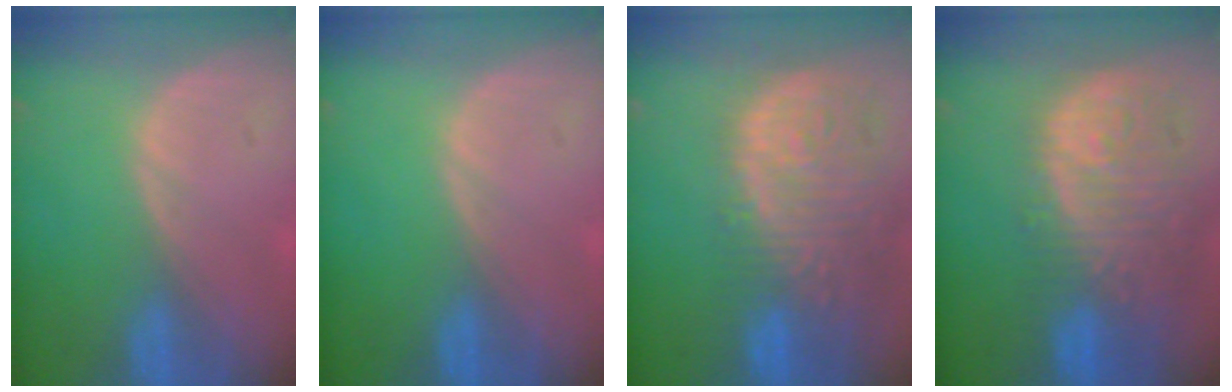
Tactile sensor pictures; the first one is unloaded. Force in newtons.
{"total": 0.0}
{"total": 14.5, "press": 11.9, "slide": 8.2}
{"total": 13.6, "press": 11.4, "slide": 7.4}